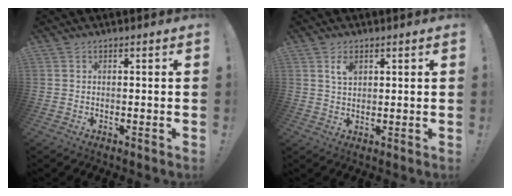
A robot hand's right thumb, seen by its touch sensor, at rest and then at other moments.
{"total": 3.7, "force": [1.9, 2.1, 2.4], "torque": [-0.029, -0.007, 0.029]}